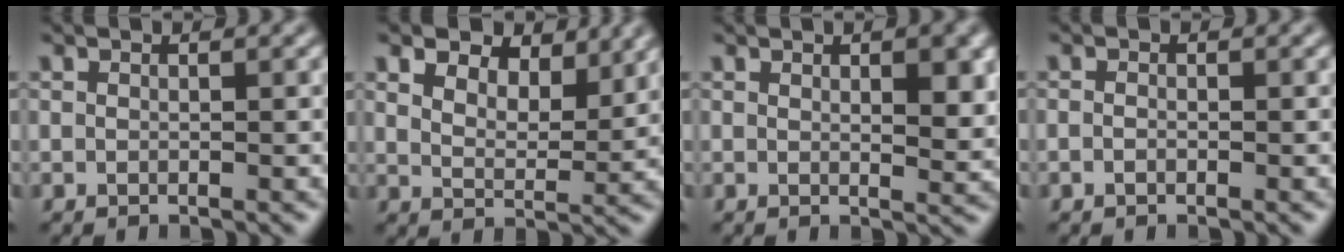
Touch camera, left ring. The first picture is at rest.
{"total": 7.4, "force": [5.4, 3.5, 3.8], "torque": [-0.061, 0.009, 0.062]}
{"total": 4.0, "force": [1.5, 1.3, 3.5], "torque": [-0.043, -0.004, 0.027]}
{"total": 0.6, "force": [-0.2, 0.4, 0.3], "torque": [-0.005, -0.001, -0.005]}